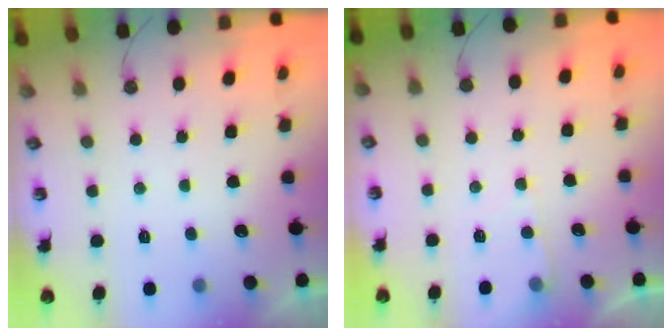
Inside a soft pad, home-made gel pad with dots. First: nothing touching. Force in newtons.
{"total": 5.6, "press": 5.5, "slide": 0.7}